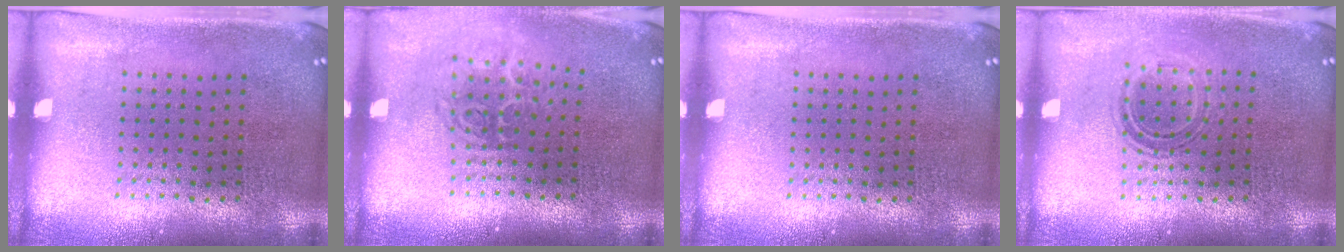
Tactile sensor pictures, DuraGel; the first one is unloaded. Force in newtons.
{"total": 1.8, "press": 1.2, "slide": 1.3}
{"total": 0.0}
{"total": 1.1, "press": 0.9, "slide": 0.5}